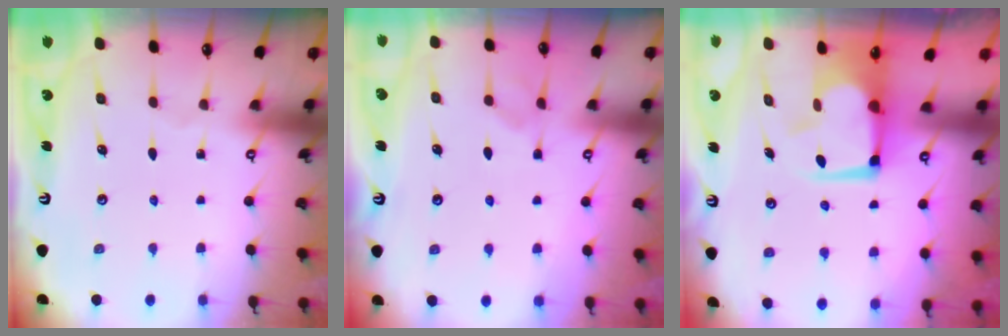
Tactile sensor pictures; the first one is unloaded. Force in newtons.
{"total": 1.7, "press": 1.5, "slide": 0.7}
{"total": 6.1, "press": 5.9, "slide": 1.3}